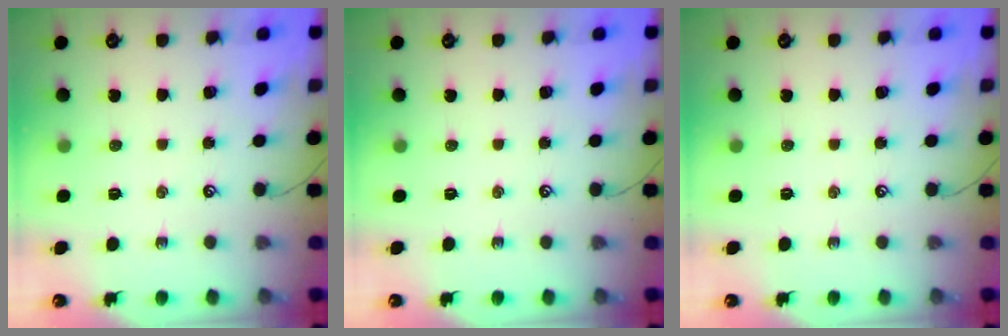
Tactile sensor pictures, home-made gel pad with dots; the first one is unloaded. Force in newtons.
{"total": 0.0}
{"total": 0.0}